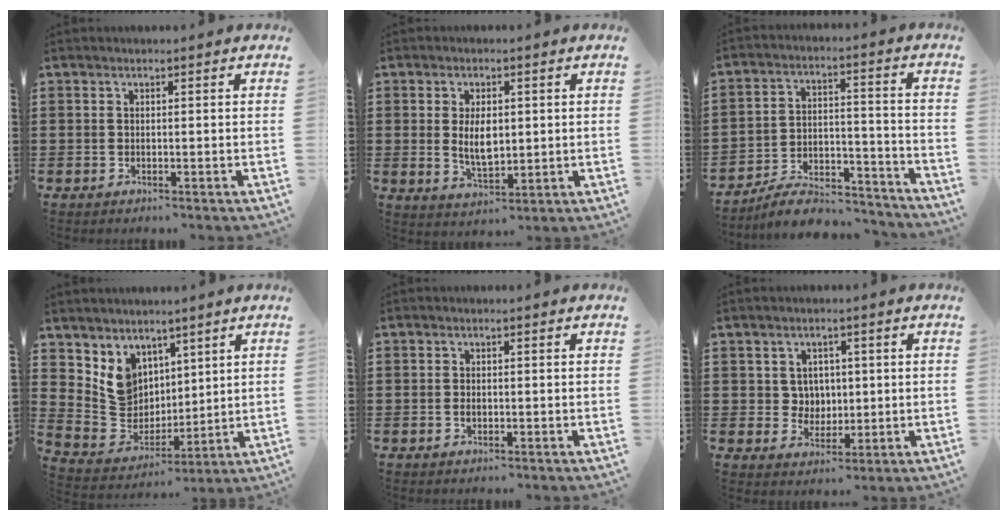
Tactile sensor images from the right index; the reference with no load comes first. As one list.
[{"total": 5.8, "force": [0.5, 2.9, 4.9], "torque": [-0.098, 0.001, 0.004]}, {"total": 8.0, "force": [-7.4, 1.9, 2.6], "torque": [-0.044, 0.020, -0.141]}, {"total": 7.7, "force": [4.0, 6.4, 1.4], "torque": [-0.068, -0.019, 0.084]}, {"total": 1.0, "force": [-0.1, 0.6, 0.8], "torque": [-0.017, 0.003, -0.004]}, {"total": 3.7, "force": [0.9, 3.5, 0.9], "torque": [-0.036, 0.013, 0.015]}]